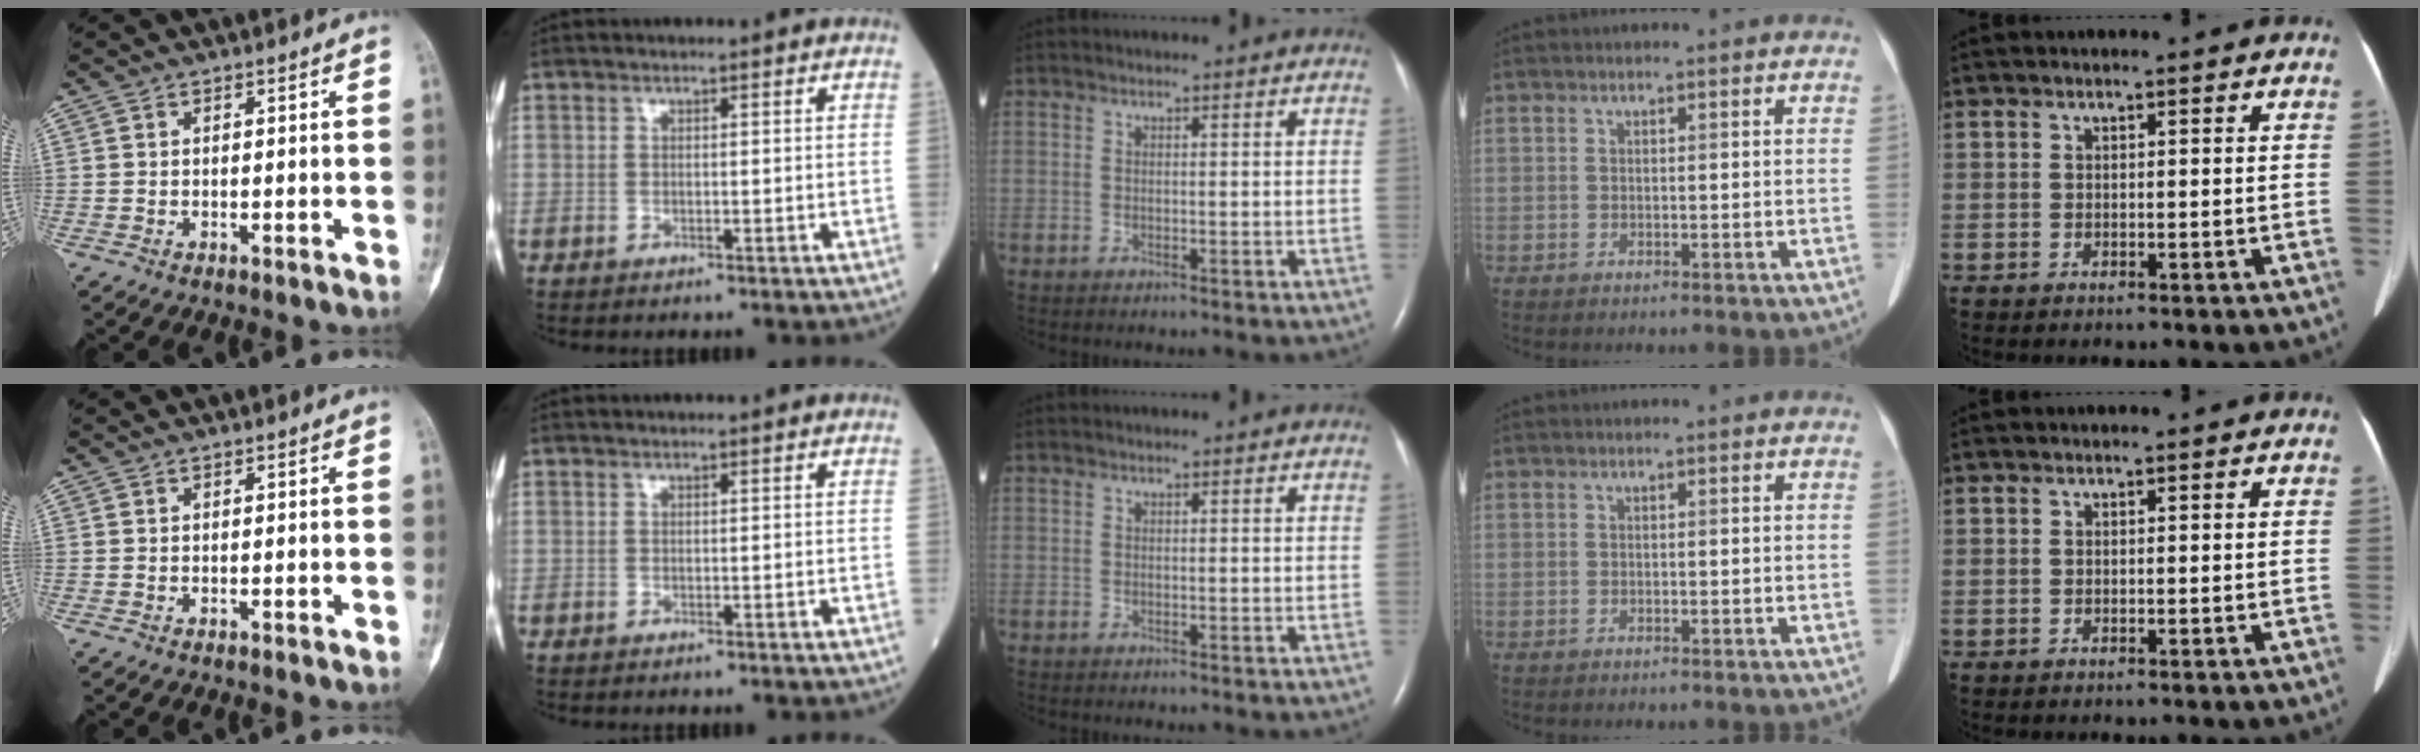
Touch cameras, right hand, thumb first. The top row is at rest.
{}